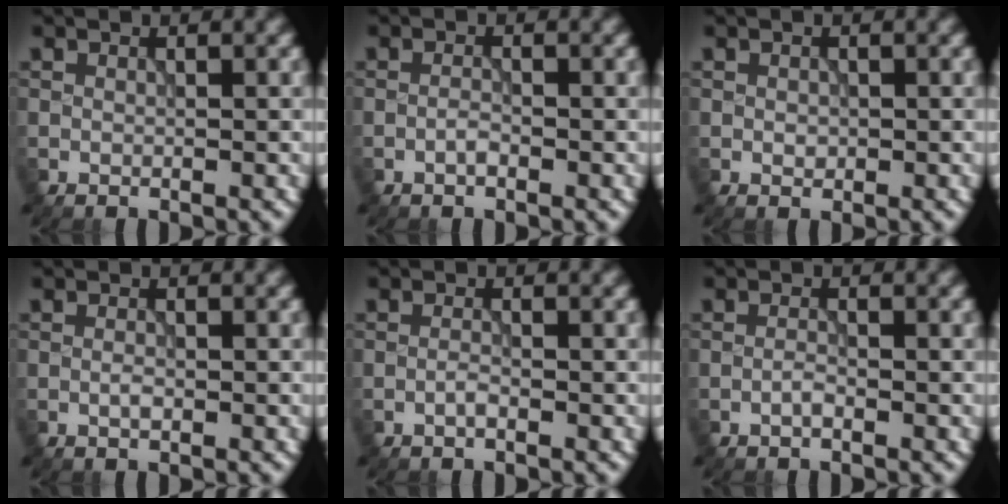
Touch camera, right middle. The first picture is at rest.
{"total": 0.9, "force": [-0.5, 0.2, 0.6], "torque": [-0.013, 0.002, -0.011]}
{"total": 0.7, "force": [0.0, 0.5, 0.4], "torque": [-0.005, -0.003, -0.001]}
{"total": 0.8, "force": [-0.3, 0.3, 0.7], "torque": [-0.015, -0.001, -0.006]}
{"total": 0.8, "force": [-0.5, 0.1, 0.6], "torque": [-0.012, 0.002, -0.011]}
{"total": 0.8, "force": [-0.5, 0.1, 0.6], "torque": [-0.011, 0.002, -0.011]}